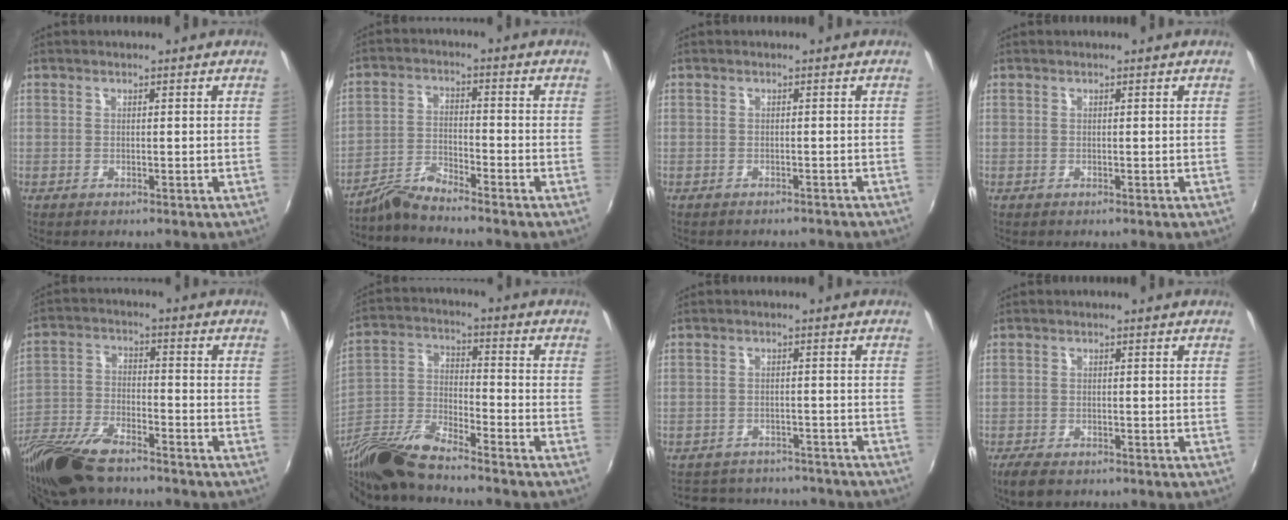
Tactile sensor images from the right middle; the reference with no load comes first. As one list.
[{"total": 4.8, "force": [-4.7, -0.6, 1.0], "torque": [-0.028, 0.006, -0.097]}, {"total": 3.2, "force": [-2.8, 1.2, 0.8], "torque": [-0.018, -0.002, -0.035]}, {"total": 0.0}, {"total": 18.1, "force": [-13.9, 5.9, 9.9], "torque": [-0.225, -0.039, -0.261]}, {"total": 13.8, "force": [-11.1, 1.8, 7.9], "torque": [-0.175, -0.024, -0.226]}, {"total": 14.7, "force": [-12.9, 5.4, 4.7], "torque": [-0.101, 0.019, -0.163]}, {"total": 4.1, "force": [-3.1, 1.6, 2.3], "torque": [-0.059, -0.015, -0.056]}]